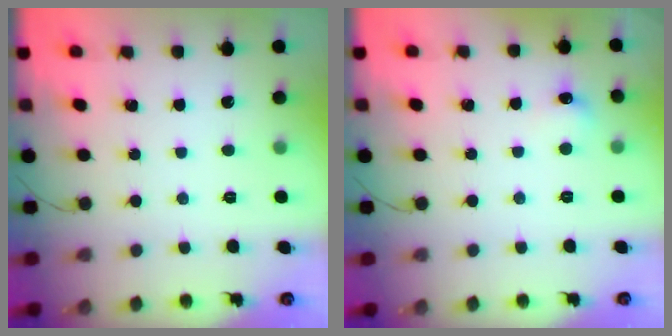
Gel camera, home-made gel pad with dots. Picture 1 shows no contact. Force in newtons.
{"total": 5.2, "press": 5.0, "slide": 1.4}